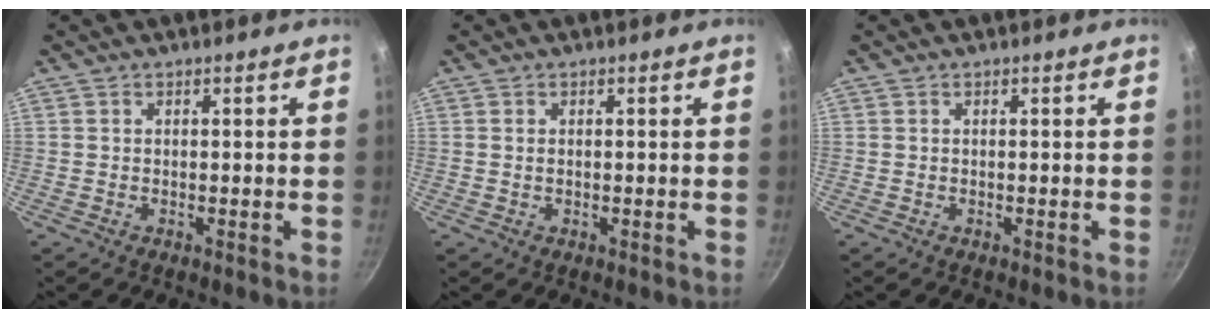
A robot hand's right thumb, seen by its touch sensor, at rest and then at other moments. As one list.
[{"total": 0.7, "force": [0.2, 0.5, 0.4], "torque": [-0.006, 0.002, 0.003]}, {"total": 0.0}]